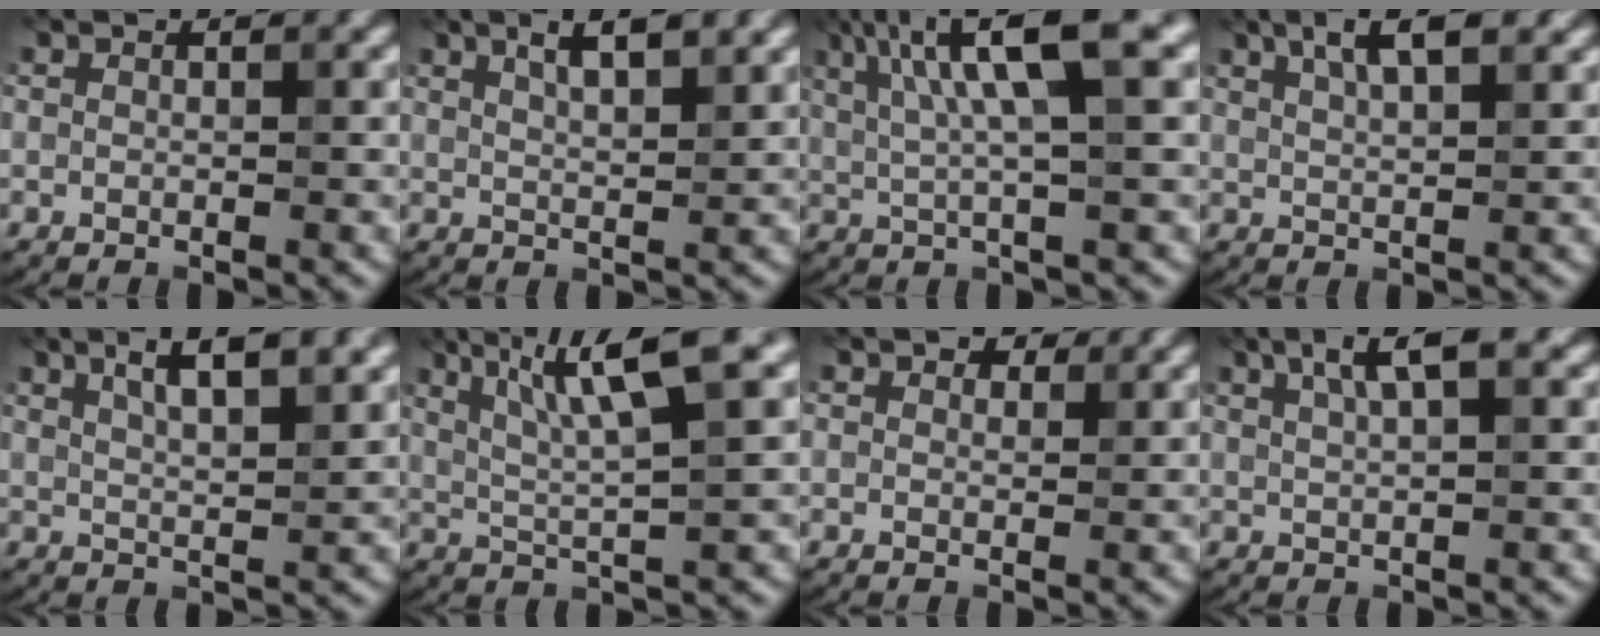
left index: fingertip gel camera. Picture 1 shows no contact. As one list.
[{"total": 5.3, "force": [2.9, 1.8, 4.0], "torque": [-0.044, 0.025, 0.030]}, {"total": 8.7, "force": [2.9, 1.7, 8.0], "torque": [-0.140, 0.015, 0.054]}, {"total": 6.1, "force": [3.4, 2.1, 4.6], "torque": [-0.064, 0.029, 0.036]}, {"total": 6.6, "force": [3.6, 2.0, 5.2], "torque": [-0.064, 0.028, 0.041]}, {"total": 7.8, "force": [3.1, 1.2, 7.1], "torque": [-0.123, 0.017, 0.060]}, {"total": 2.3, "force": [1.7, 1.2, 1.0], "torque": [-0.013, -0.003, 0.026]}, {"total": 4.1, "force": [2.0, 1.0, 3.5], "torque": [-0.062, 0.010, 0.034]}]